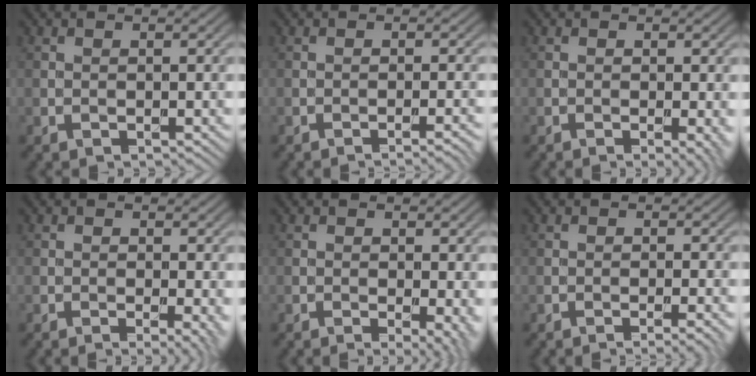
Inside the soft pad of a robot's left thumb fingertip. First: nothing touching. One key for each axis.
{"total": 2.3, "fx": -1.3, "fy": 0.4, "fz": 1.9, "tx": -0.020, "ty": 0.007, "tz": -0.026}
{"total": 2.3, "fx": -0.5, "fy": 0.4, "fz": 2.2, "tx": -0.033, "ty": -0.005, "tz": -0.009}
{"total": 2.9, "fx": -0.6, "fy": 0.5, "fz": 2.8, "tx": -0.043, "ty": -0.006, "tz": -0.010}
{"total": 3.7, "fx": -0.6, "fy": 0.9, "fz": 3.6, "tx": -0.049, "ty": -0.008, "tz": -0.008}
{"total": 2.5, "fx": -1.2, "fy": 0.4, "fz": 2.1, "tx": -0.023, "ty": 0.004, "tz": -0.024}